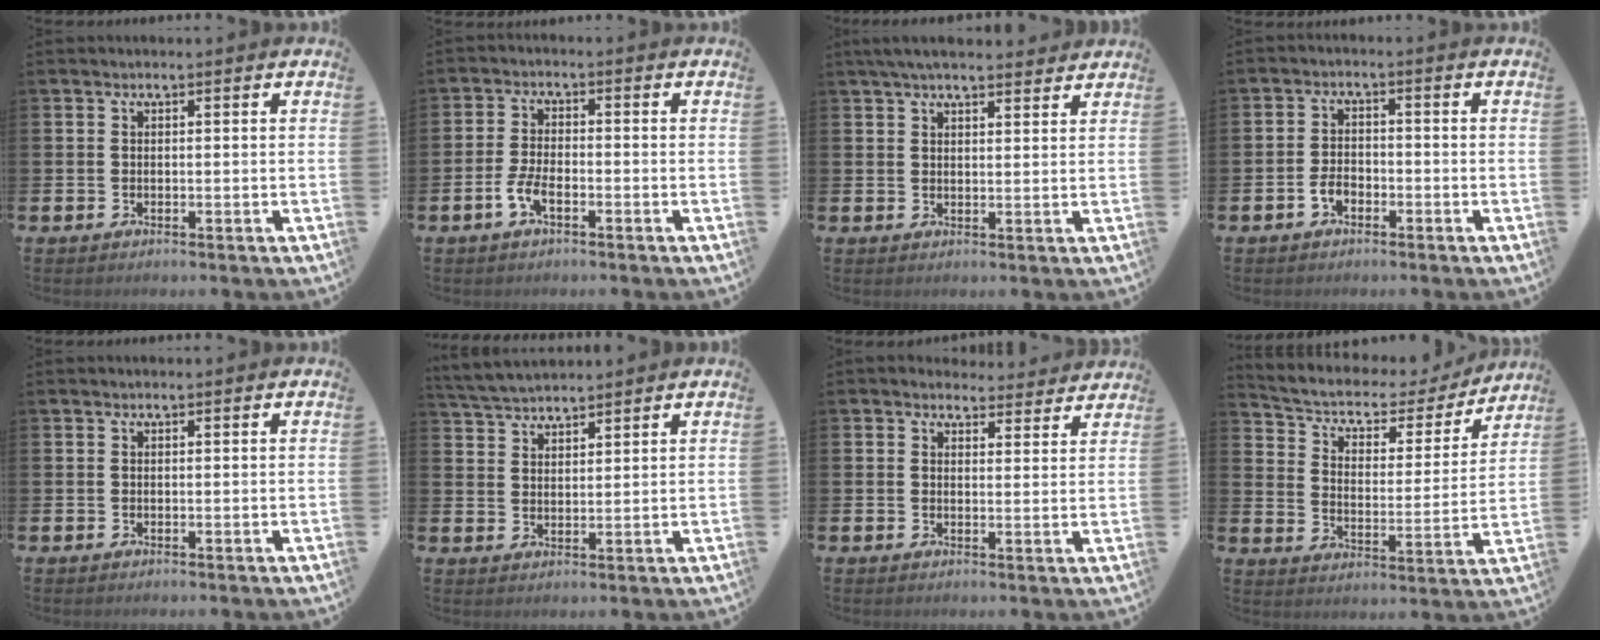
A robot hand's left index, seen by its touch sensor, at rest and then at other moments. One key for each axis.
{"total": 3.5, "fx": -1.7, "fy": 1.4, "fz": 2.8, "tx": -0.060, "ty": 0.005, "tz": -0.031}
{"total": 3.8, "fx": 3.5, "fy": 0.7, "fz": 1.4, "tx": -0.035, "ty": -0.008, "tz": 0.065}
{"total": 2.4, "fx": -1.4, "fy": 1.4, "fz": 1.3, "tx": -0.033, "ty": 0.006, "tz": -0.027}
{"total": 0.0}
{"total": 4.1, "fx": 4.0, "fy": 0.5, "fz": 0.3, "tx": -0.024, "ty": -0.017, "tz": 0.075}
{"total": 3.1, "fx": 3.0, "fy": 1.0, "fz": -0.1, "tx": 0.003, "ty": -0.016, "tz": 0.052}
{"total": 5.1, "fx": 4.1, "fy": 2.5, "fz": 1.7, "tx": -0.066, "ty": -0.031, "tz": 0.061}